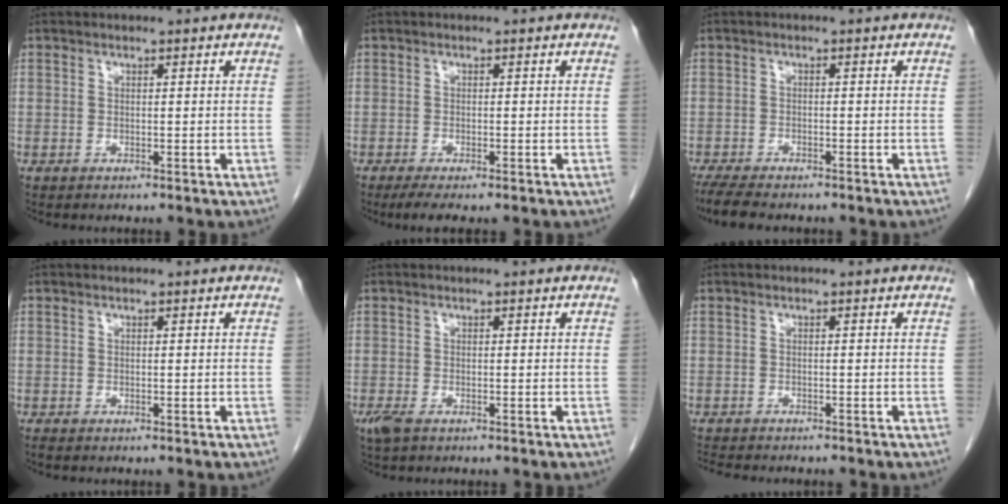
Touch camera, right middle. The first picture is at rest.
{"total": 3.2, "force": [-2.3, 0.6, 2.2], "torque": [-0.039, -0.010, -0.037]}
{"total": 6.3, "force": [-5.3, 1.2, 3.1], "torque": [-0.058, -0.017, -0.088]}
{"total": 0.0}
{"total": 2.4, "force": [-1.6, 0.8, 1.6], "torque": [-0.042, -0.008, -0.029]}
{"total": 5.4, "force": [-4.8, 1.0, 2.1], "torque": [-0.032, -0.011, -0.074]}